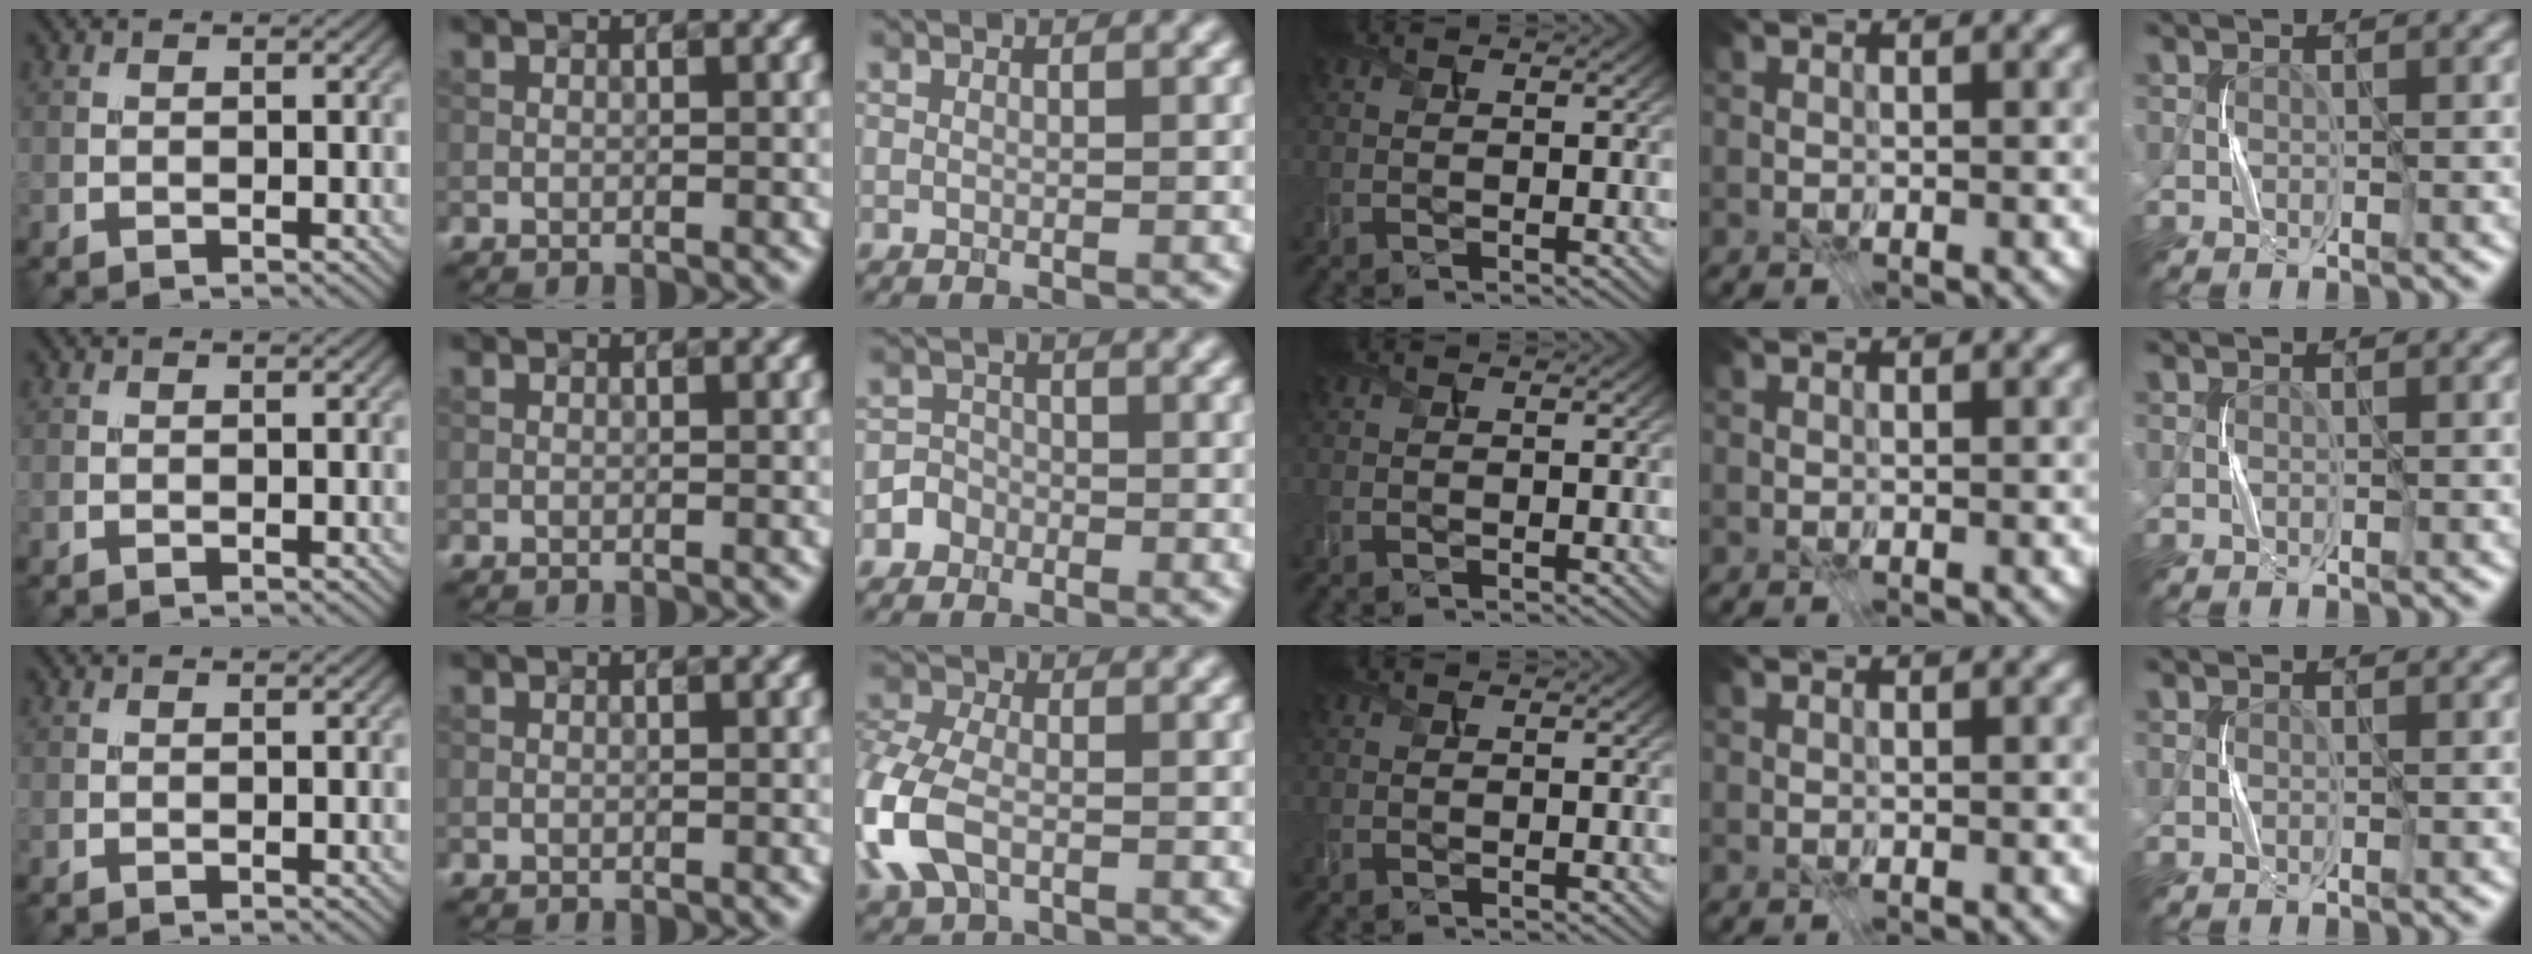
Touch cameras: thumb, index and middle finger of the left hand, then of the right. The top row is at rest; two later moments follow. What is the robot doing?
{"motion": "press", "object": "stapler"}